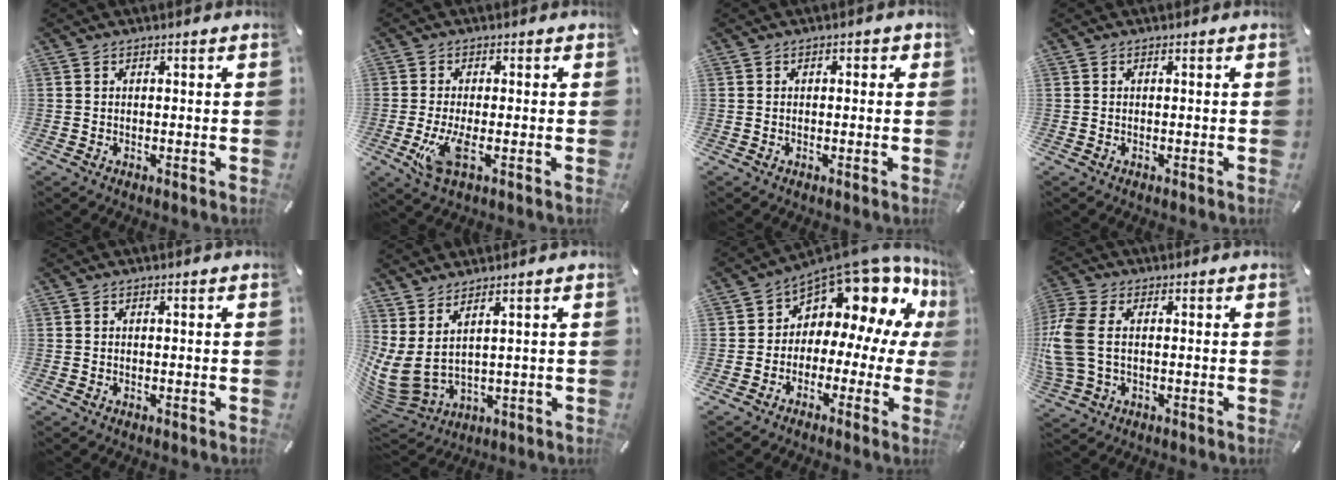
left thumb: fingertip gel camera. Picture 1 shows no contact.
{"total": 7.0, "force": [-1.8, 2.7, 6.2], "torque": [-0.141, -0.014, -0.030]}
{"total": 0.9, "force": [-0.2, 0.6, 0.7], "torque": [-0.012, 0.006, -0.006]}
{"total": 0.0}
{"total": 0.0}
{"total": 6.3, "force": [2.3, 3.3, 4.9], "torque": [-0.133, -0.037, 0.043]}
{"total": 12.6, "force": [8.2, 7.1, 6.5], "torque": [-0.102, -0.083, 0.138]}
{"total": 8.6, "force": [-0.6, 5.6, 6.5], "torque": [-0.165, -0.006, -0.012]}